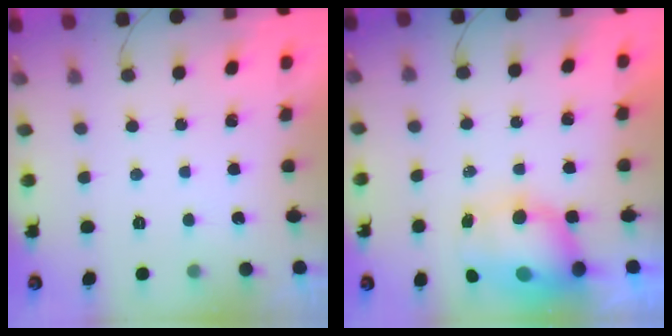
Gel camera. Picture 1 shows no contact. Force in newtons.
{"total": 11.1, "press": 10.7, "slide": 2.8}